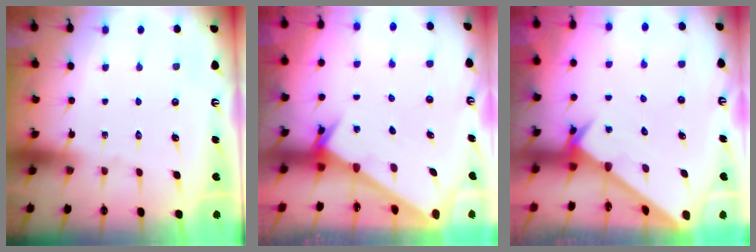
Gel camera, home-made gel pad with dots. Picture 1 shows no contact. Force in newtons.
{"total": 2.1, "press": 2.1, "slide": 0.3}
{"total": 2.9, "press": 2.9, "slide": 0.1}